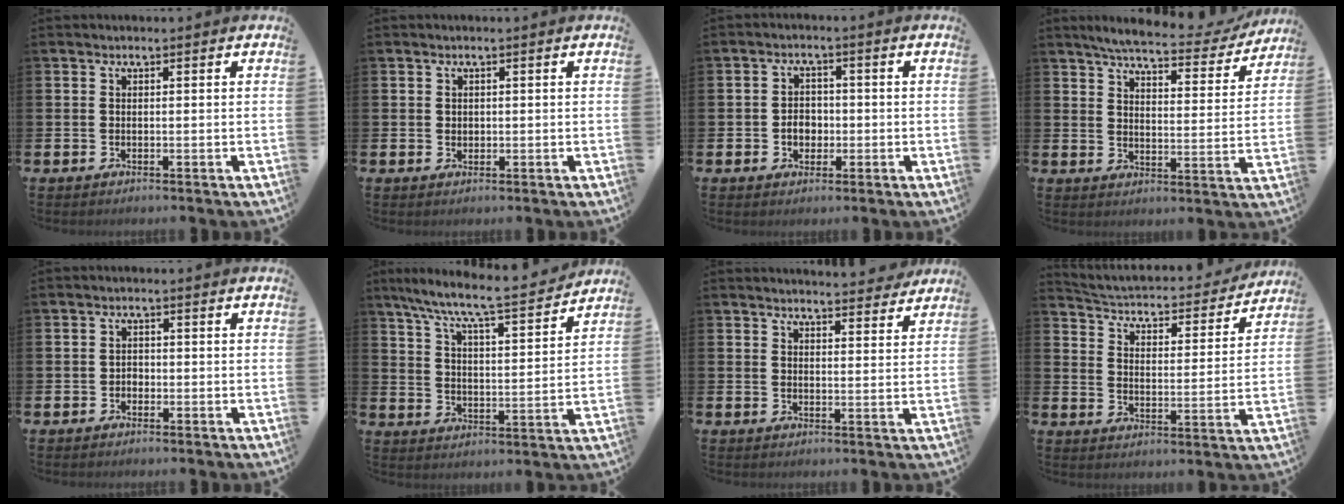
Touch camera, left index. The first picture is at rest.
{"total": 0.9, "force": [0.5, 0.7, 0.3], "torque": [0.006, 0.001, 0.006]}
{"total": 3.1, "force": [-0.8, 2.5, 1.7], "torque": [-0.016, -0.003, -0.022]}
{"total": 6.2, "force": [5.7, 0.8, 2.4], "torque": [-0.053, -0.037, 0.092]}
{"total": 1.3, "force": [-0.7, 1.0, 0.3], "torque": [-0.005, 0.001, -0.017]}
{"total": 8.6, "force": [7.9, 0.4, 3.4], "torque": [-0.088, -0.062, 0.129]}
{"total": 4.1, "force": [4.1, 0.1, 0.0], "torque": [0.006, -0.030, 0.071]}
{"total": 3.6, "force": [3.4, 1.1, 0.9], "torque": [-0.041, -0.037, 0.045]}